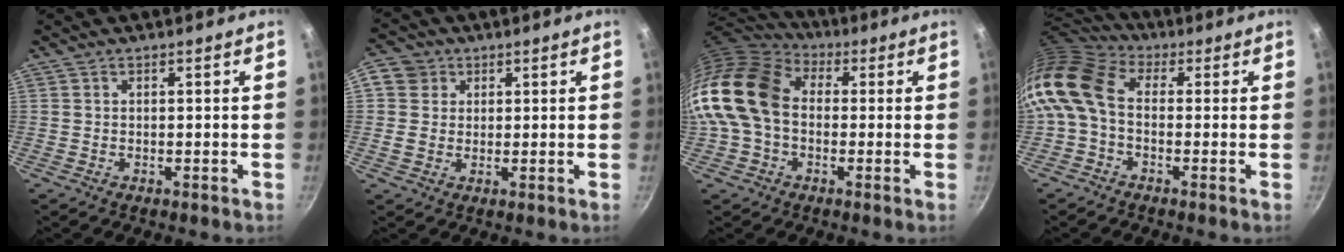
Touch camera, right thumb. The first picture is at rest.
{"total": 5.6, "force": [1.7, 5.1, 1.8], "torque": [0.004, 0.001, 0.020]}
{"total": 17.5, "force": [0.1, 12.9, 11.8], "torque": [-0.217, 0.036, -0.012]}
{"total": 11.0, "force": [-0.8, 7.5, 8.0], "torque": [-0.158, 0.029, -0.035]}